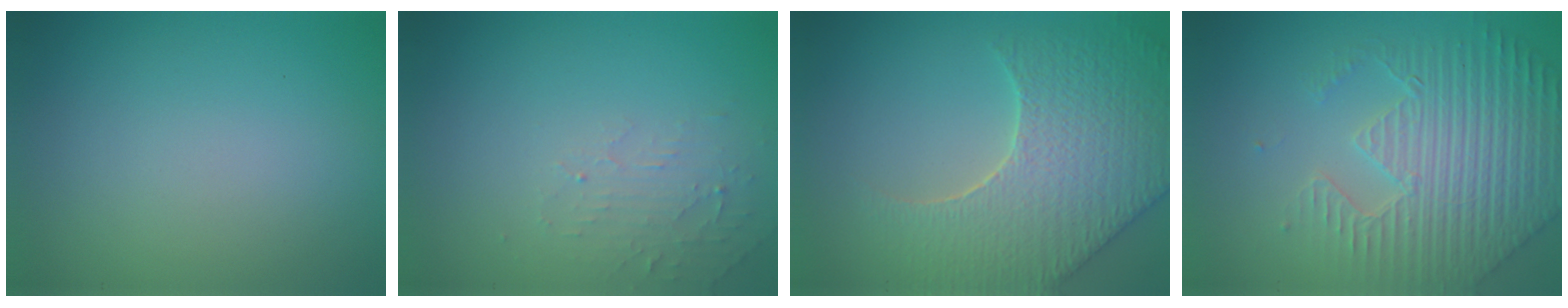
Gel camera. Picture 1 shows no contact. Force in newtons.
{"total": 2.0, "press": 1.9, "slide": 0.4}
{"total": 7.8, "press": 6.2, "slide": 4.8}
{"total": 6.7, "press": 5.3, "slide": 4.2}